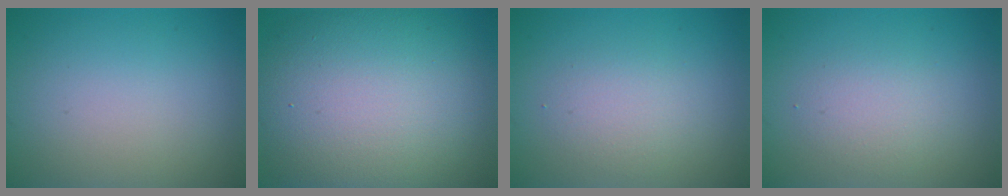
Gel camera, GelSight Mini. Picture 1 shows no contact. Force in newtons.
{"total": 14.1, "press": 14.1, "slide": 0.8}
{"total": 2.3, "press": 2.3, "slide": 0.1}
{"total": 2.1, "press": 2.1, "slide": 0.1}